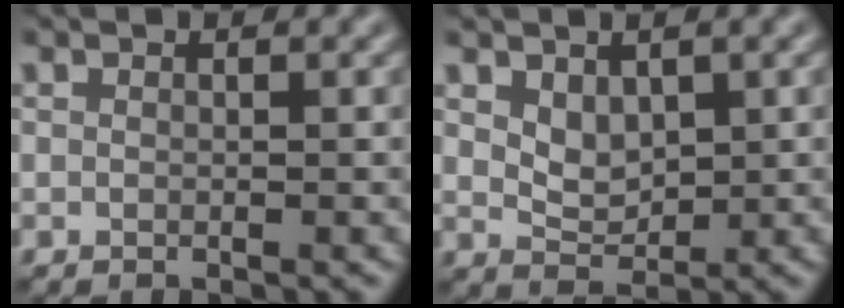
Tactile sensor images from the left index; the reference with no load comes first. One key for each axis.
{"total": 2.1, "fx": 1.1, "fy": 1.2, "fz": 1.3, "tx": -0.026, "ty": -0.007, "tz": 0.028}